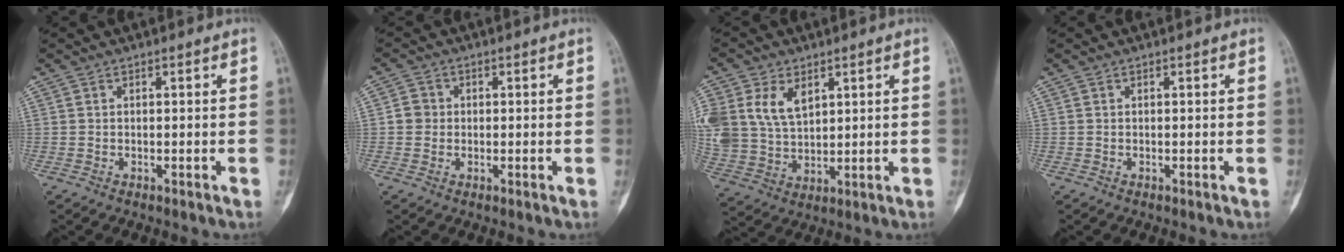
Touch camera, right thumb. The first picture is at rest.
{"total": 2.8, "force": [0.0, 2.7, 0.9], "torque": [0.001, 0.007, -0.006]}
{"total": 14.4, "force": [5.4, 9.8, 9.0], "torque": [-0.197, -0.007, 0.118]}
{"total": 0.0}